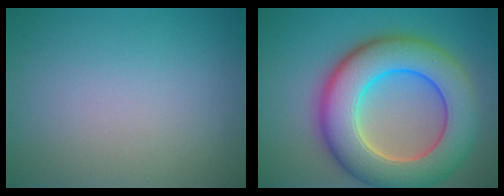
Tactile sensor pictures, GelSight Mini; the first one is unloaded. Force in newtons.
{"total": 11.8, "press": 11.8, "slide": 0.8}